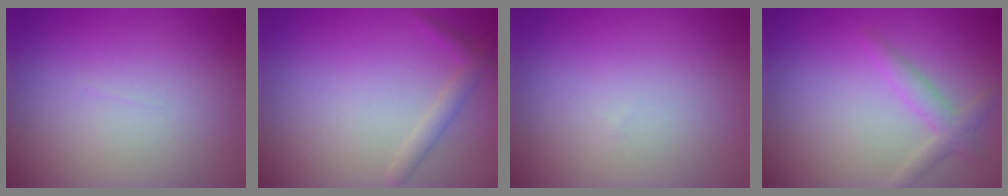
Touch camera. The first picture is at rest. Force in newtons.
{"total": 1.5, "press": 1.5, "slide": 0.1}
{"total": 0.0}
{"total": 1.9, "press": 1.9, "slide": 0.1}